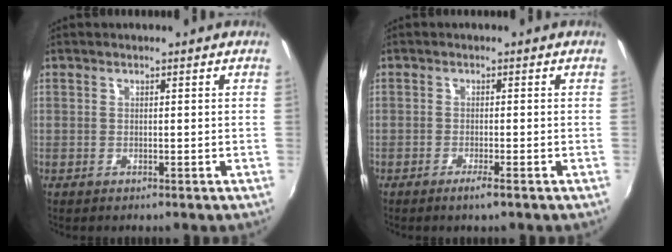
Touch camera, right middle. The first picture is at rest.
{"total": 1.8, "force": [-1.2, -0.3, 1.4], "torque": [-0.030, -0.003, -0.024]}